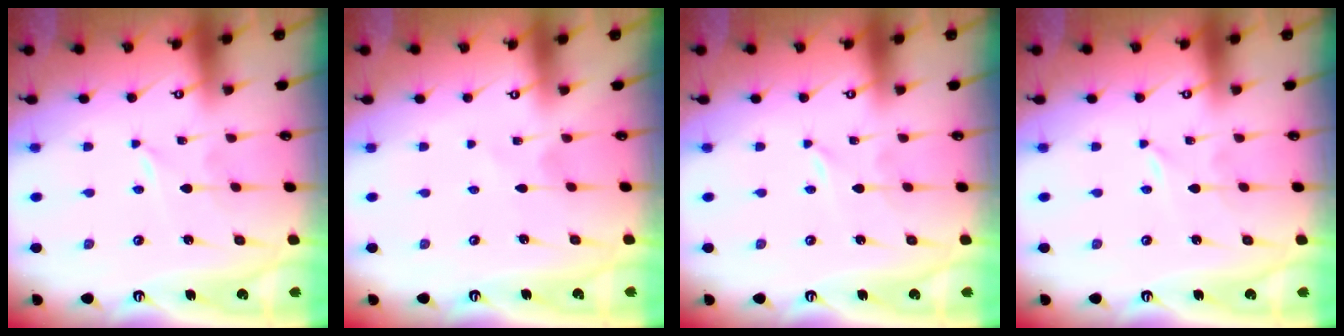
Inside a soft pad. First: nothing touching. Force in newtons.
{"total": 0.7, "press": 0.7, "slide": 0.1}
{"total": 0.0}
{"total": 0.0}